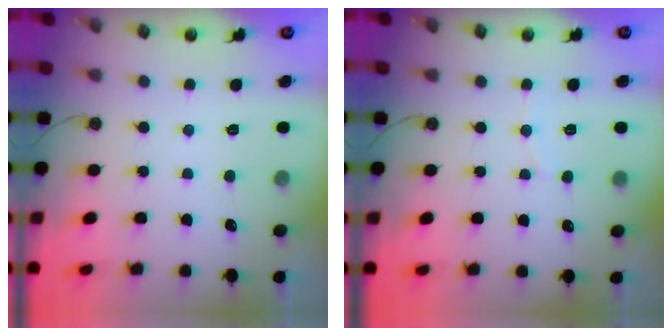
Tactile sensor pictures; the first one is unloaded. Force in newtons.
{"total": 4.0, "press": 4.0, "slide": 0.5}